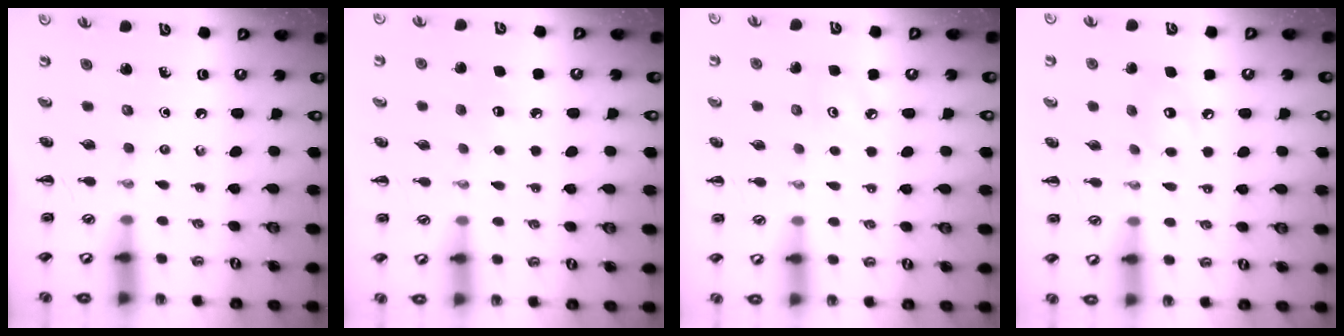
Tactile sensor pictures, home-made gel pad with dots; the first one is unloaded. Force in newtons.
{"total": 5.6, "press": 5.5, "slide": 1.2}
{"total": 7.1, "press": 7.0, "slide": 1.5}
{"total": 7.0, "press": 7.0, "slide": 0.8}